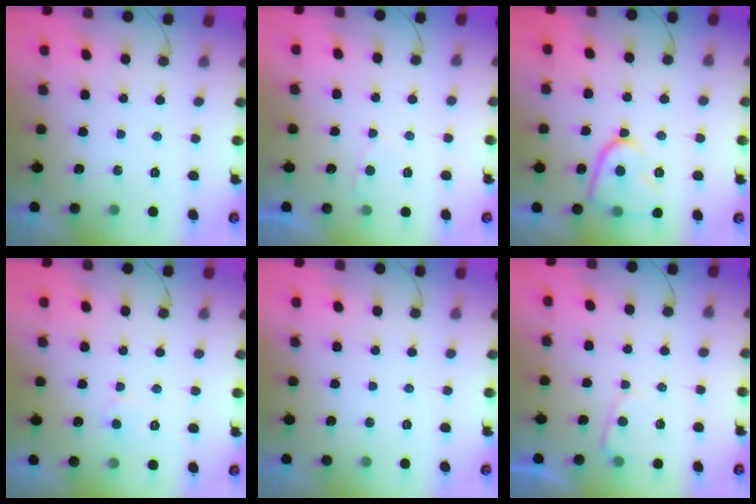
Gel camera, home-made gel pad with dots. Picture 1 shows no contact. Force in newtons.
{"total": 2.5, "press": 2.5, "slide": 0.4}
{"total": 11.9, "press": 11.8, "slide": 1.5}
{"total": 4.7, "press": 4.6, "slide": 0.4}
{"total": 0.0}
{"total": 3.0, "press": 2.9, "slide": 0.3}